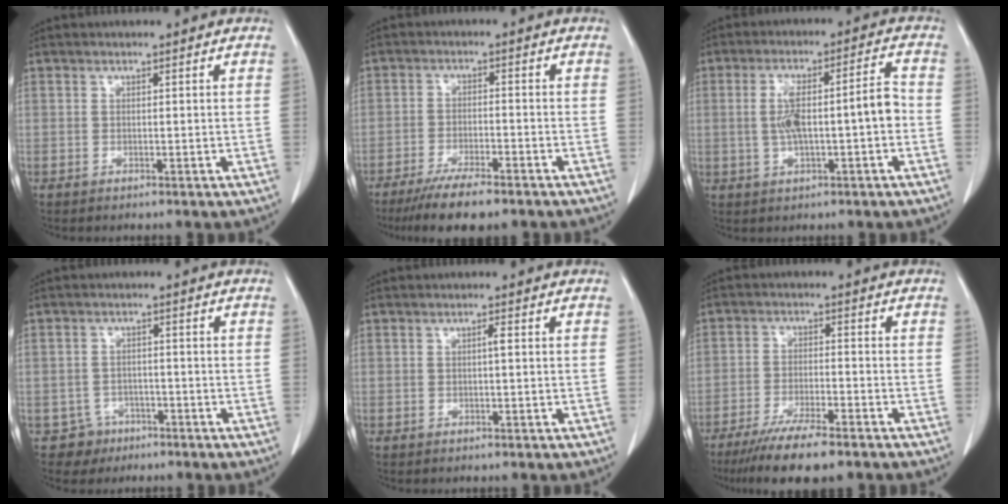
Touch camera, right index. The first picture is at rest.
{"total": 8.5, "force": [-6.6, 1.3, 5.2], "torque": [-0.084, -0.018, -0.105]}
{"total": 9.1, "force": [-0.7, 1.6, 8.9], "torque": [-0.160, 0.027, -0.009]}
{"total": 3.7, "force": [-2.1, 3.0, -0.4], "torque": [0.013, 0.014, -0.031]}
{"total": 0.8, "force": [0.1, 0.0, 0.8], "torque": [-0.014, 0.001, 0.001]}
{"total": 10.3, "force": [-7.9, 1.2, 6.5], "torque": [-0.104, -0.023, -0.127]}